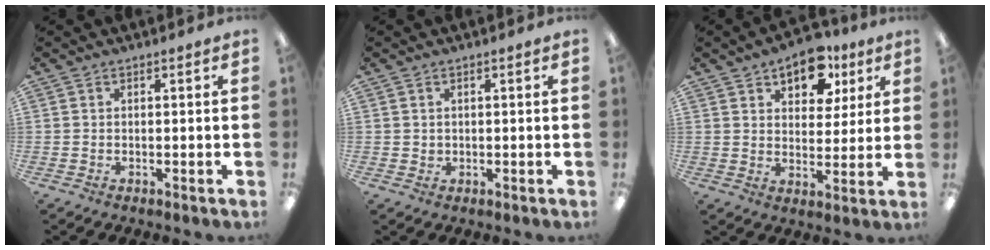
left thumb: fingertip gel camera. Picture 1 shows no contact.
{"total": 1.1, "force": [0.5, 1.0, 0.1], "torque": [-0.004, 0.005, 0.007]}
{"total": 11.0, "force": [7.2, 6.3, 5.4], "torque": [-0.067, -0.030, 0.124]}